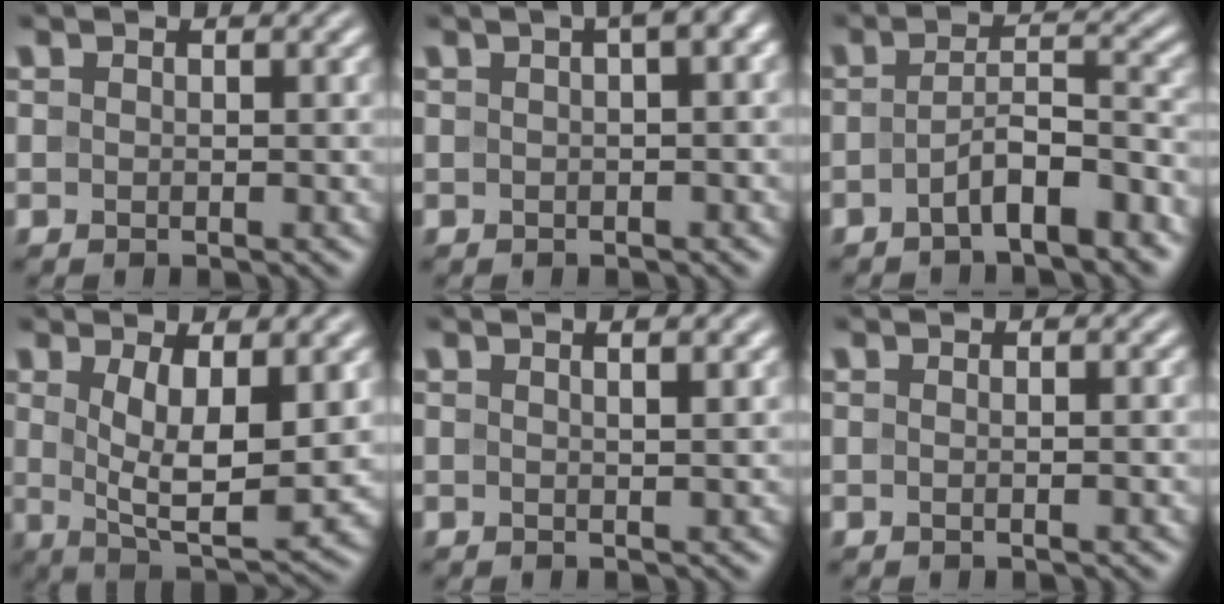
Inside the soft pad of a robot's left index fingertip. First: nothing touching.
{"total": 3.4, "force": [1.1, 0.8, 3.1], "torque": [-0.037, 0.019, 0.012]}
{"total": 4.7, "force": [-2.6, 1.3, 3.8], "torque": [-0.064, 0.007, -0.046]}
{"total": 7.5, "force": [1.5, 2.8, 6.8], "torque": [-0.123, -0.014, 0.031]}
{"total": 2.0, "force": [1.2, 0.6, 1.5], "torque": [-0.015, 0.007, 0.005]}
{"total": 1.0, "force": [0.0, 0.2, 1.0], "torque": [-0.011, 0.003, -0.002]}